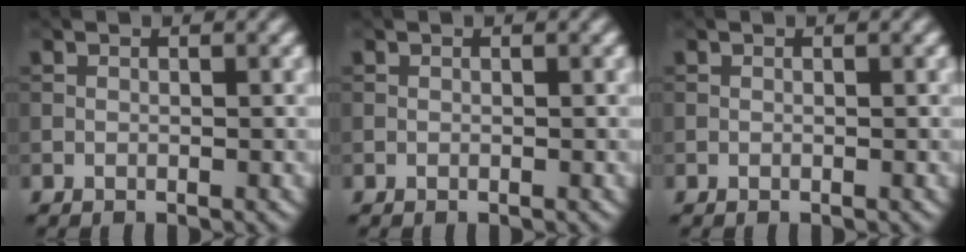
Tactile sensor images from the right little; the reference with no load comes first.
{"total": 0.0}
{"total": 0.0}